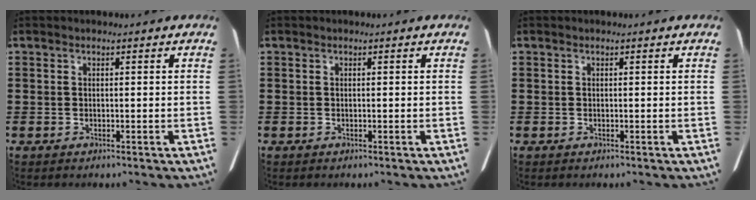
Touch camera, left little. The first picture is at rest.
{"total": 0.0}
{"total": 0.0}